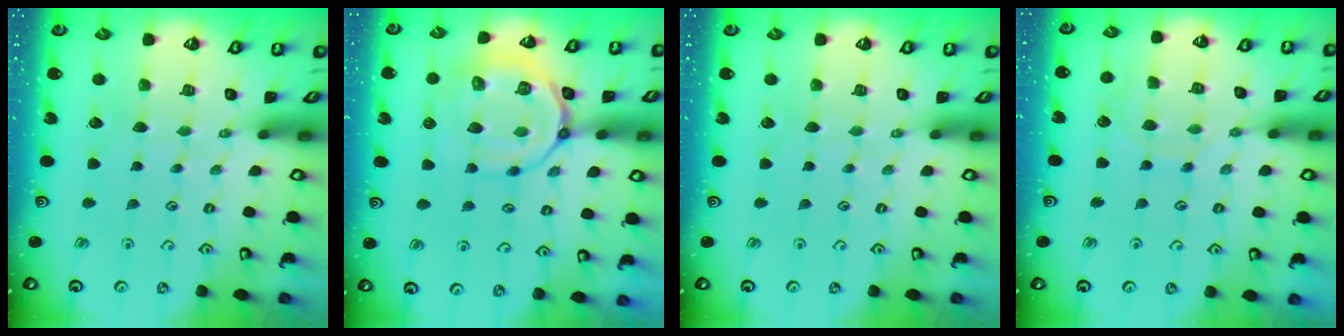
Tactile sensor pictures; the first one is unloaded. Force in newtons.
{"total": 13.7, "press": 13.5, "slide": 1.7}
{"total": 0.0}
{"total": 7.5, "press": 7.5, "slide": 0.5}